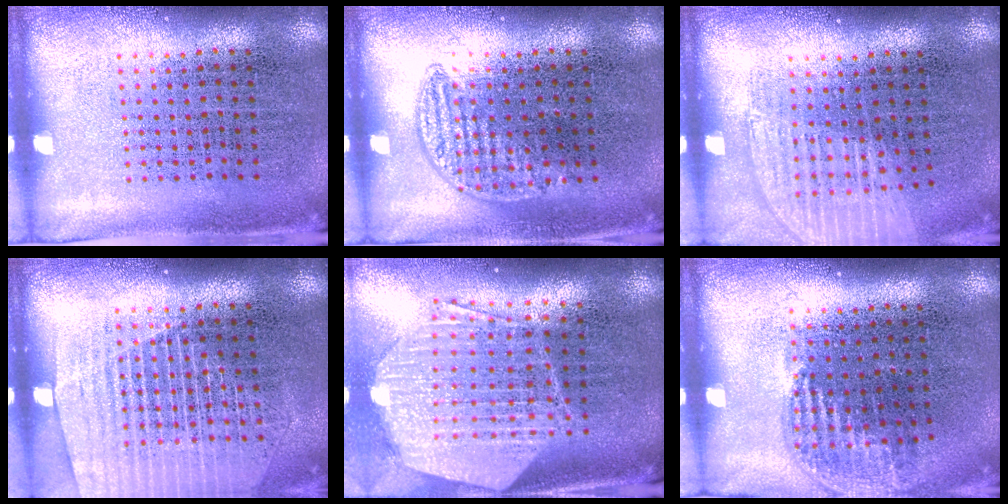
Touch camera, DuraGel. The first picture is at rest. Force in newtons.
{"total": 0.8, "press": 0.6, "slide": 0.5}
{"total": 1.2, "press": 1.1, "slide": 0.4}
{"total": 1.4, "press": 1.3, "slide": 0.5}
{"total": 2.7, "press": 2.1, "slide": 1.7}
{"total": 1.1, "press": 1.0, "slide": 0.4}